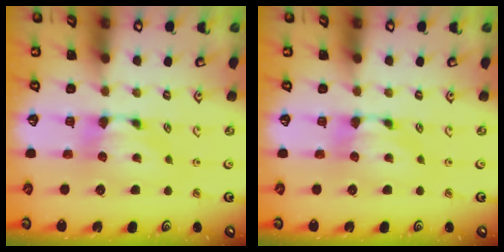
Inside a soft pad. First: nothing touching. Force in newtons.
{"total": 0.0}